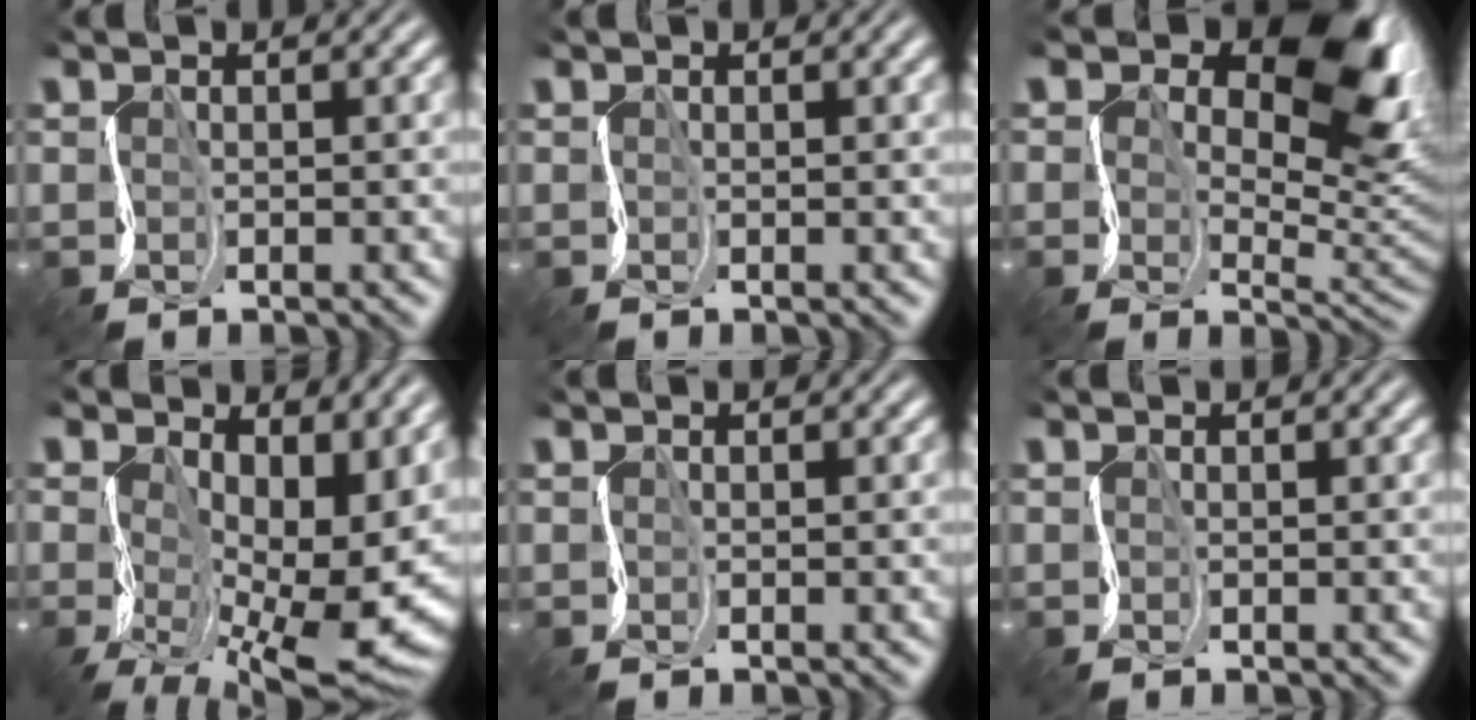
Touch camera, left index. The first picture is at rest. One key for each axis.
{"total": 2.0, "fx": 0.9, "fy": 0.9, "fz": 1.6, "tx": -0.027, "ty": 0.012, "tz": 0.004}
{"total": 11.0, "fx": 5.0, "fy": 6.0, "fz": 7.7, "tx": -0.094, "ty": -0.009, "tz": 0.071}
{"total": 11.3, "fx": -0.4, "fy": 5.7, "fz": 9.7, "tx": -0.147, "ty": -0.039, "tz": 0.001}
{"total": 0.0}
{"total": 0.9, "fx": 0.5, "fy": 0.4, "fz": 0.7, "tx": -0.015, "ty": 0.008, "tz": 0.003}